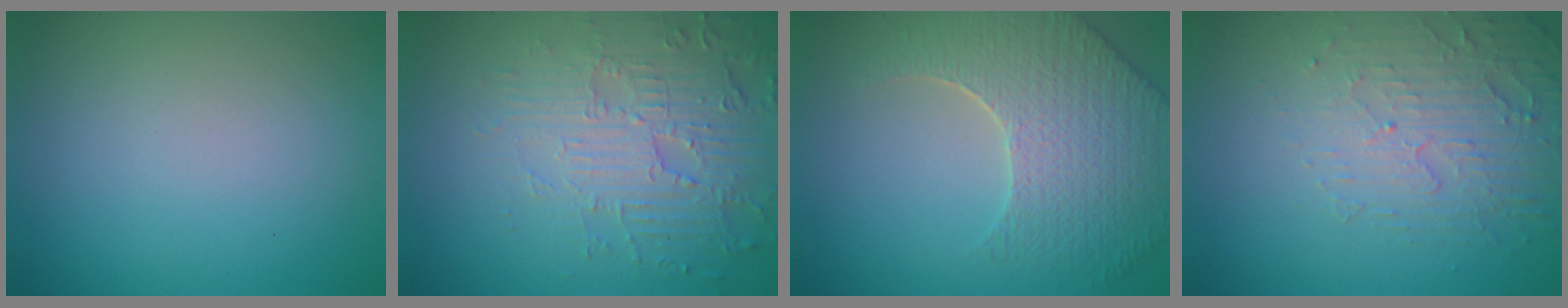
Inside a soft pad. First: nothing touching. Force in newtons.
{"total": 4.1, "press": 4.1, "slide": 0.5}
{"total": 6.6, "press": 5.4, "slide": 3.8}
{"total": 5.0, "press": 3.3, "slide": 3.8}